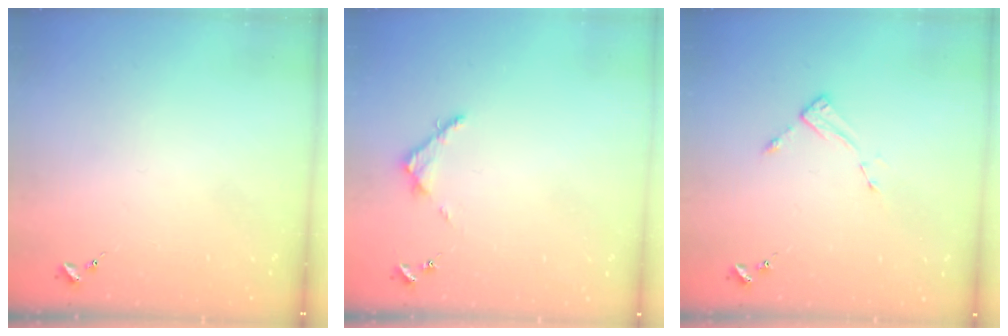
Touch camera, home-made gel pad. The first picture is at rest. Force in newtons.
{"total": 3.6, "press": 3.6, "slide": 0.3}
{"total": 2.7, "press": 2.7, "slide": 0.4}